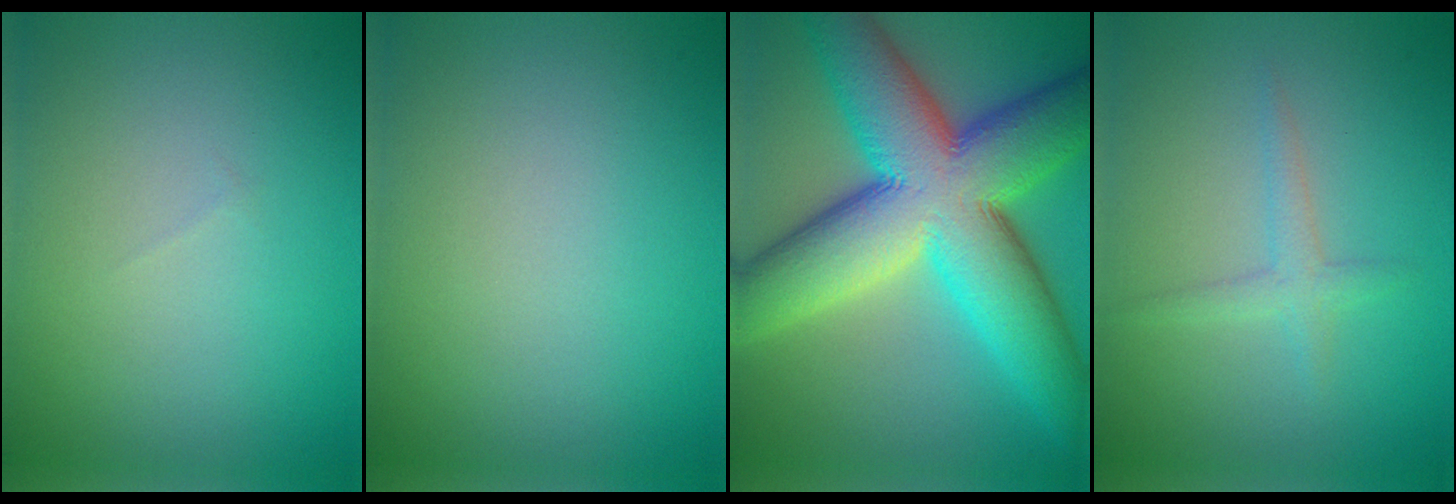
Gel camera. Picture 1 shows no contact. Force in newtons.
{"total": 0.0}
{"total": 16.5, "press": 16.5, "slide": 0.3}
{"total": 1.6, "press": 1.6, "slide": 0.0}